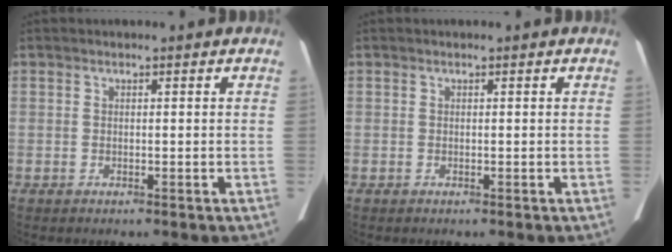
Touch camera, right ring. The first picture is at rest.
{"total": 0.0}